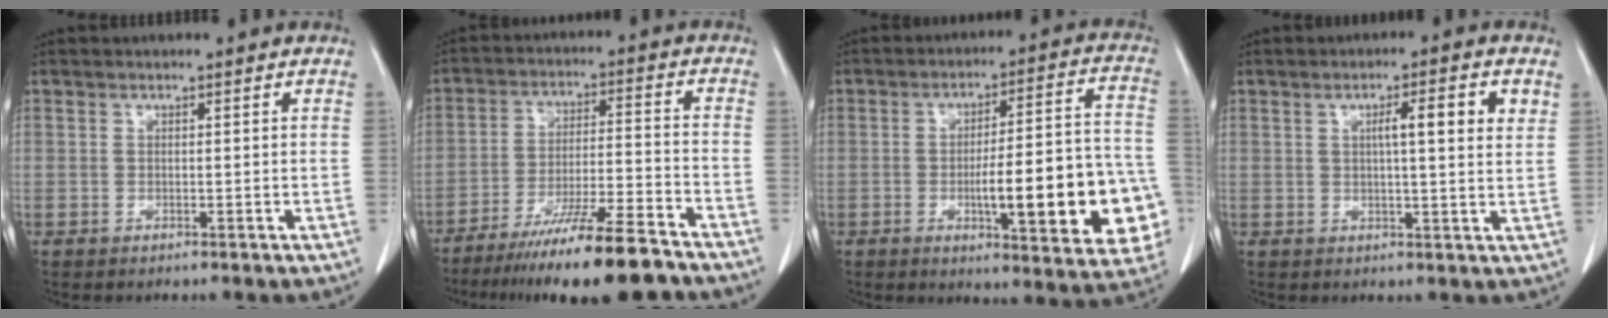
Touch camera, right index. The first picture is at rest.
{"total": 15.7, "force": [-12.3, 0.4, 9.7], "torque": [-0.162, -0.026, -0.201]}
{"total": 19.5, "force": [-5.2, 3.8, 18.4], "torque": [-0.174, 0.027, -0.054]}
{"total": 6.1, "force": [2.1, 0.5, 5.7], "torque": [-0.091, 0.006, 0.028]}